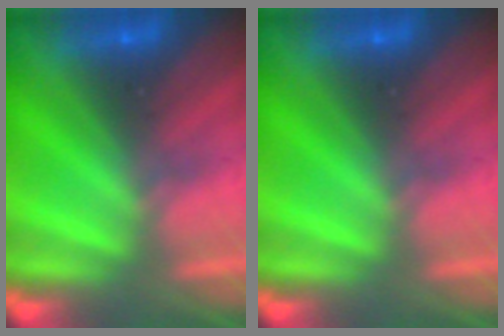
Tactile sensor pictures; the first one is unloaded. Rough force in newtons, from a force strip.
{"total": 0.0}